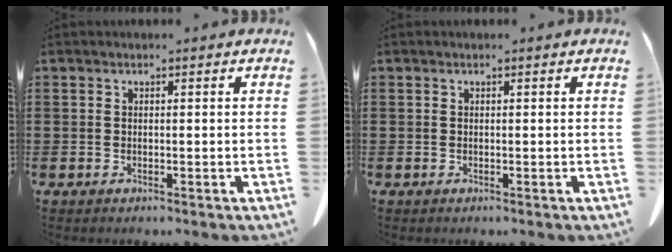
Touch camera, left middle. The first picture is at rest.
{"total": 0.0}